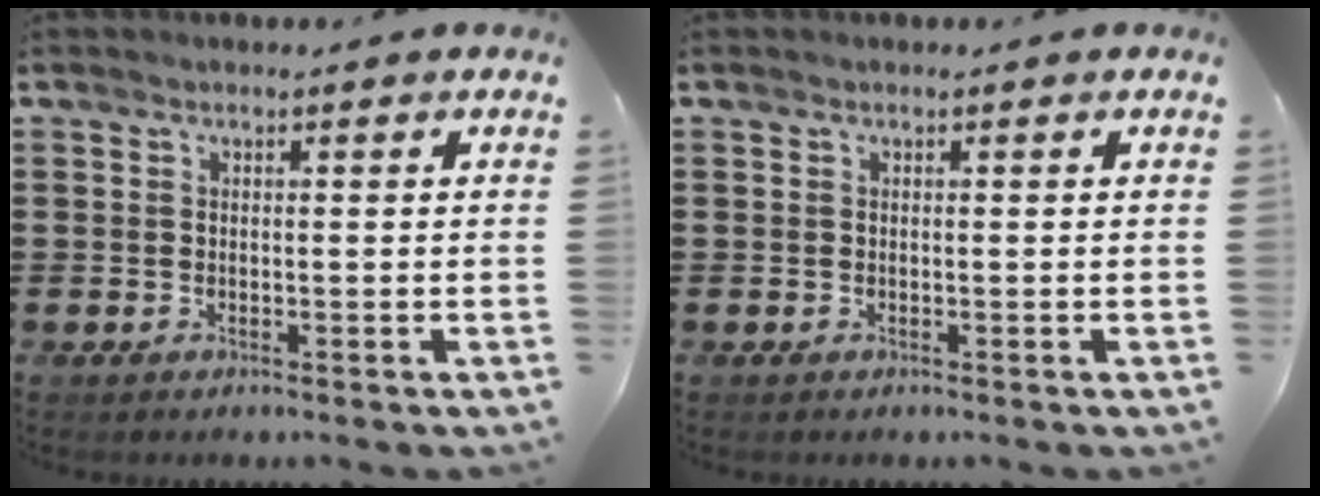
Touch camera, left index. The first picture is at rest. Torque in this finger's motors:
{"motor_torque": [-0.01, -0.01, 0.00, 0.00]}